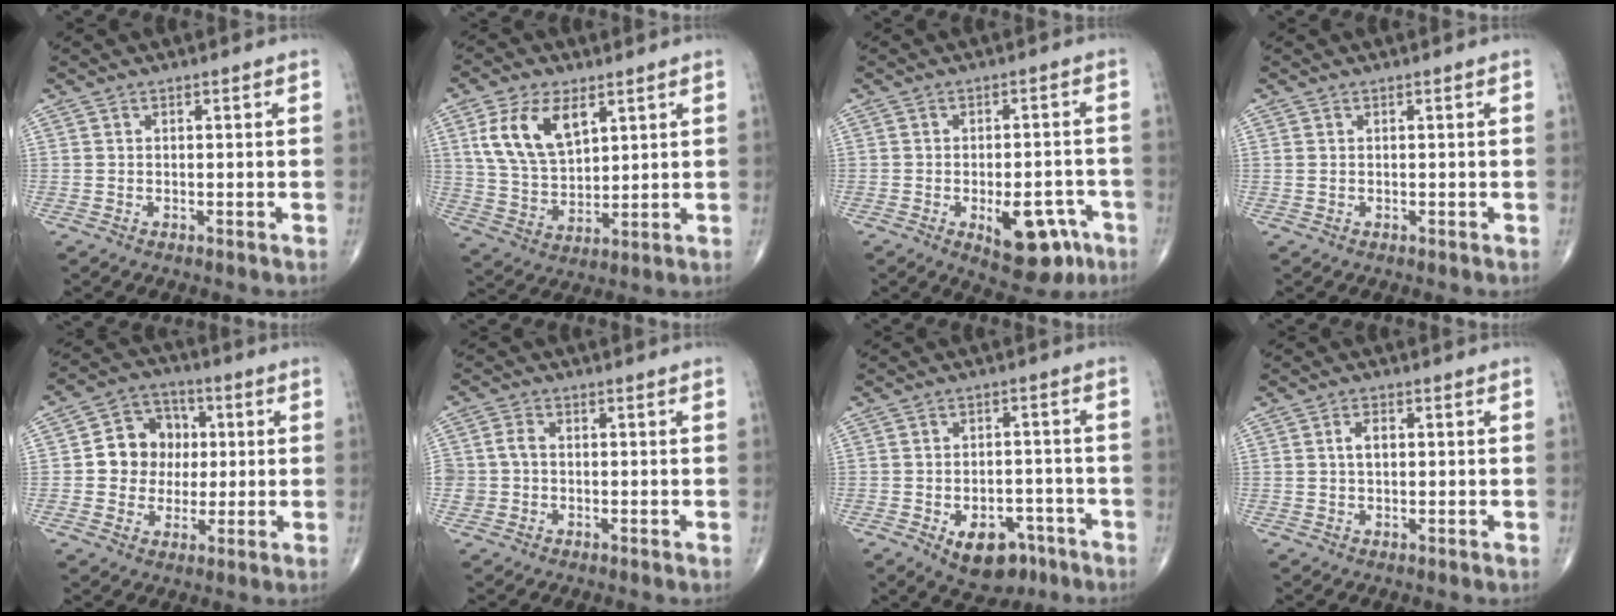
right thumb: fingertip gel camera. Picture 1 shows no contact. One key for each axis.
{"total": 12.5, "fx": 5.3, "fy": 7.0, "fz": 8.9, "tx": -0.157, "ty": -0.018, "tz": 0.110}
{"total": 11.1, "fx": -4.4, "fy": 5.5, "fz": 8.6, "tx": -0.093, "ty": 0.016, "tz": -0.049}
{"total": 0.6, "fx": 0.1, "fy": 0.4, "fz": 0.3, "tx": -0.007, "ty": 0.006, "tz": 0.004}
{"total": 10.7, "fx": 0.6, "fy": 9.5, "fz": 4.9, "tx": -0.031, "ty": 0.017, "tz": 0.004}
{"total": 3.8, "fx": -0.3, "fy": 3.2, "fz": 2.1, "tx": -0.038, "ty": 0.012, "tz": -0.005}
{"total": 9.7, "fx": -5.0, "fy": 6.1, "fz": 5.7, "tx": -0.060, "ty": 0.030, "tz": -0.063}
{"total": 2.7, "fx": 0.4, "fy": 1.6, "fz": 2.1, "tx": -0.037, "ty": 0.007, "tz": 0.008}